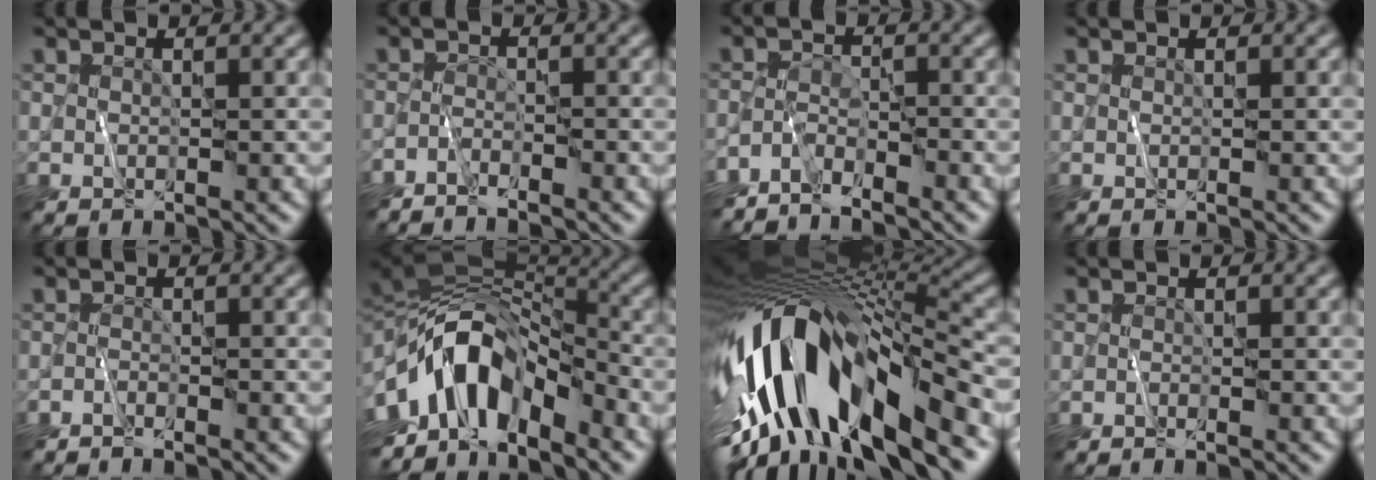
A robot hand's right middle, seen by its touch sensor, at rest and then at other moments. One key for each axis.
{"total": 1.8, "fx": -1.7, "fy": 0.0, "fz": 0.4, "tx": -0.010, "ty": 0.001, "tz": -0.041}
{"total": 2.9, "fx": -2.7, "fy": 0.5, "fz": 1.0, "tx": -0.018, "ty": 0.002, "tz": -0.062}
{"total": 0.0}
{"total": 1.2, "fx": -1.2, "fy": -0.1, "fz": 0.1, "tx": -0.003, "ty": 0.000, "tz": -0.028}
{"total": 12.4, "fx": -5.0, "fy": 6.7, "fz": 9.2, "tx": -0.155, "ty": 0.007, "tz": -0.097}
{"total": 15.8, "fx": -4.1, "fy": 6.9, "fz": 13.6, "tx": -0.247, "ty": -0.001, "tz": -0.063}
{"total": 0.6, "fx": -0.6, "fy": -0.1, "fz": 0.0, "tx": 0.000, "ty": 0.001, "tz": -0.013}